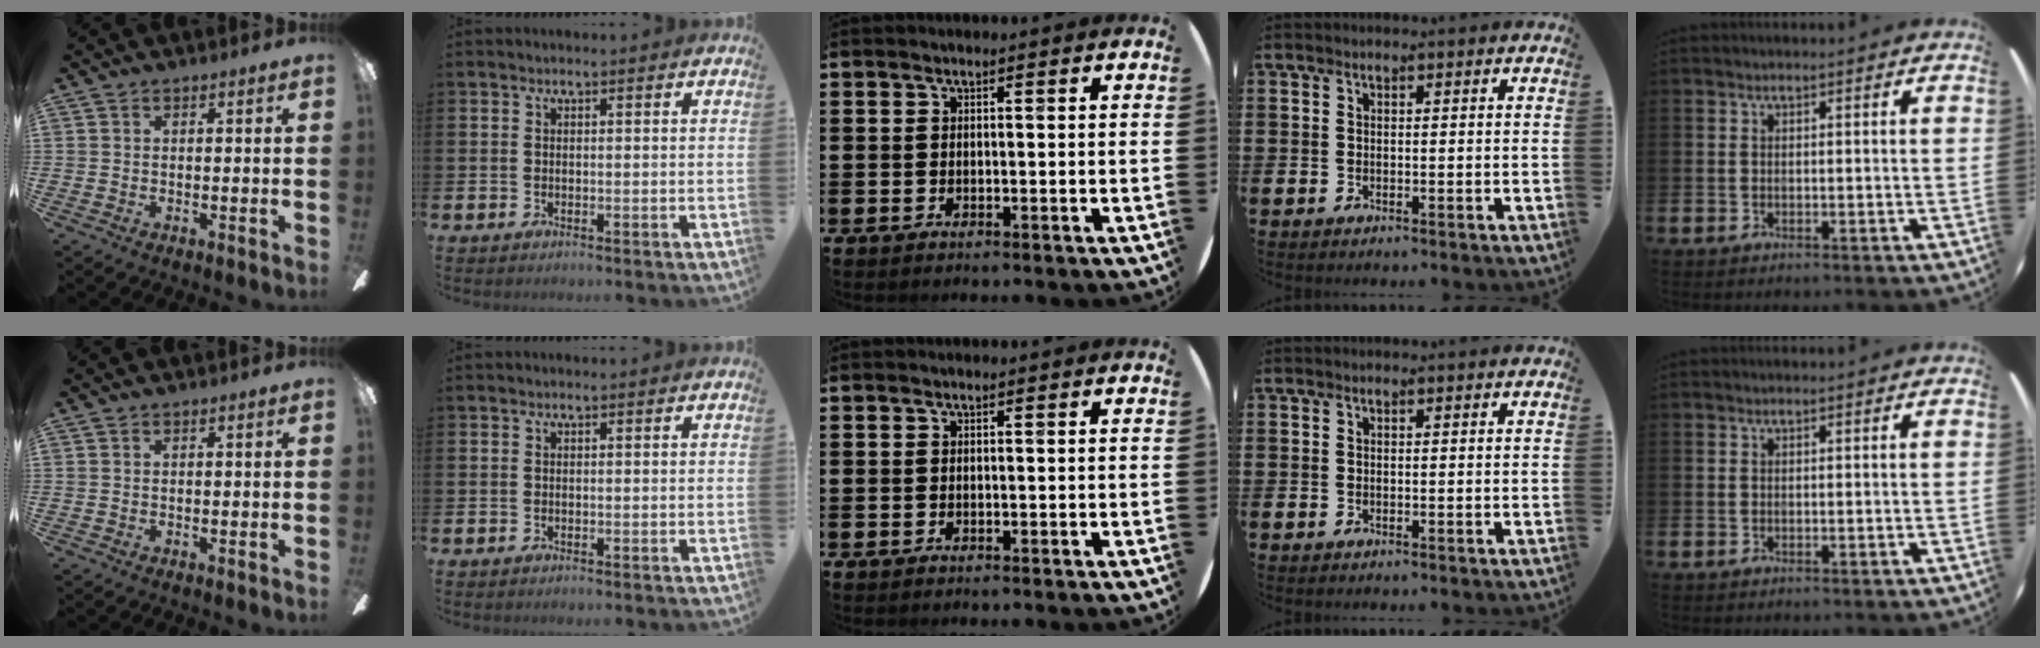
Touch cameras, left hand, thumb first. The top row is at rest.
{}